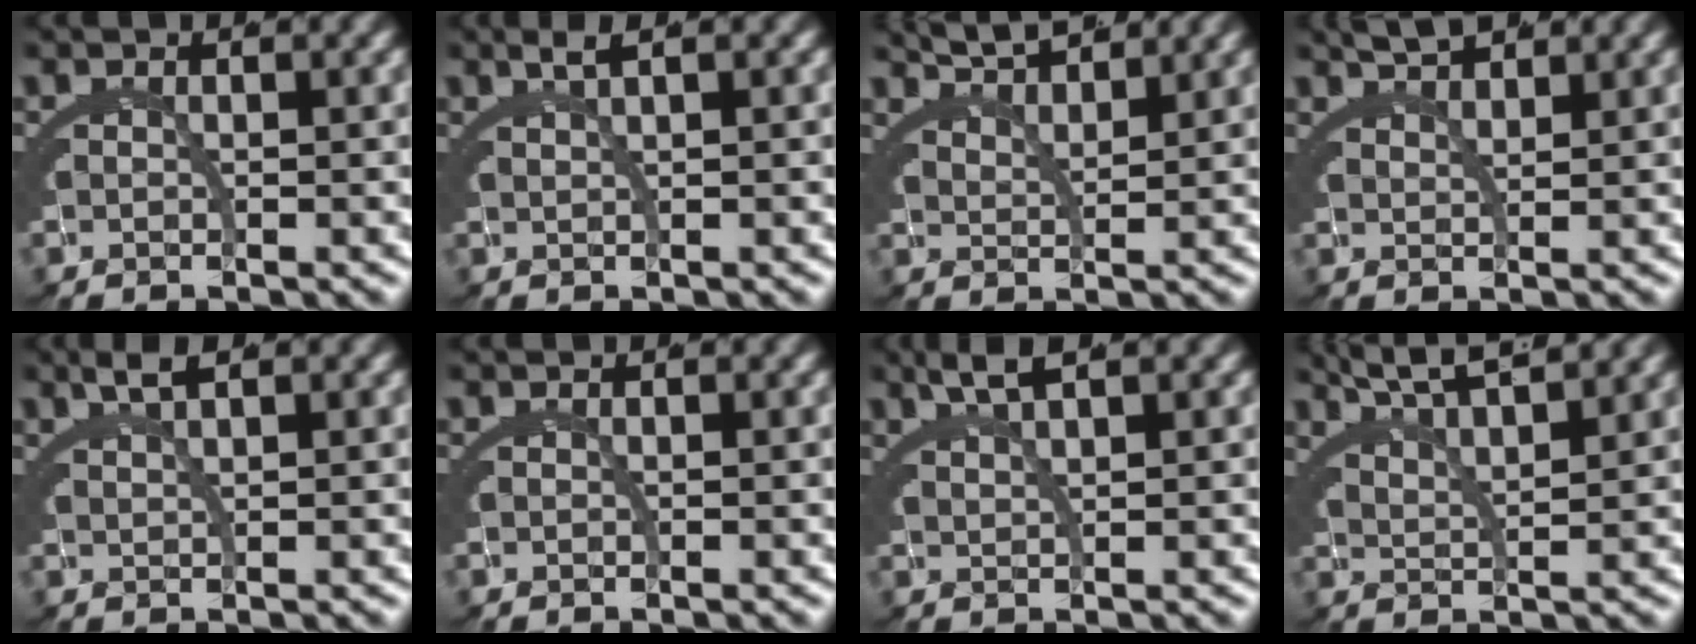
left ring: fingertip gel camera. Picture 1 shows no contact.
{"total": 1.4, "force": [0.9, -0.8, 0.5], "torque": [0.003, 0.008, 0.019]}
{"total": 4.9, "force": [4.6, -1.1, 1.1], "torque": [-0.004, 0.012, 0.080]}
{"total": 3.0, "force": [2.8, -1.0, 0.4], "torque": [0.005, 0.007, 0.054]}
{"total": 1.7, "force": [1.4, -0.9, 0.6], "torque": [-0.004, 0.007, 0.029]}
{"total": 0.0}
{"total": 2.6, "force": [2.0, -1.4, 0.9], "torque": [-0.009, 0.009, 0.042]}
{"total": 5.1, "force": [4.6, -1.2, 1.7], "torque": [-0.019, 0.009, 0.081]}